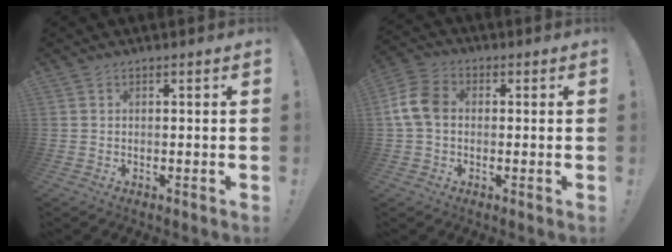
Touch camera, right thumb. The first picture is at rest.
{"total": 9.5, "force": [0.3, 6.8, 6.6], "torque": [-0.141, 0.013, 0.013]}